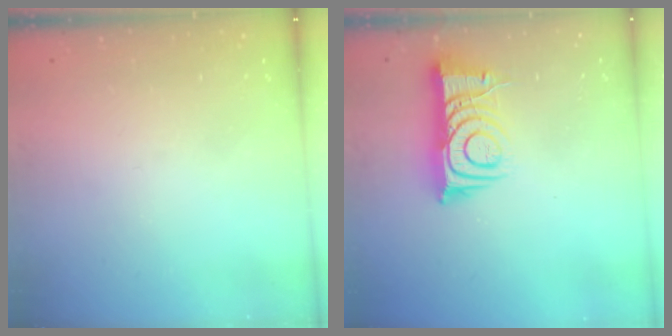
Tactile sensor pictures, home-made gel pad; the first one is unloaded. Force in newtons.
{"total": 9.9, "press": 9.9, "slide": 1.0}